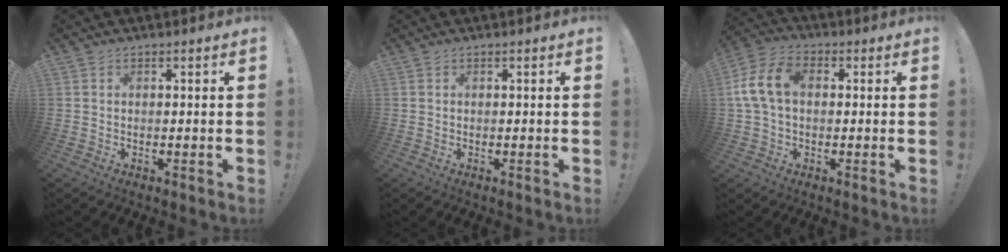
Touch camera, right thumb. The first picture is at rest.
{"total": 0.0}
{"total": 11.4, "force": [1.0, 7.5, 8.5], "torque": [-0.174, 0.016, 0.022]}